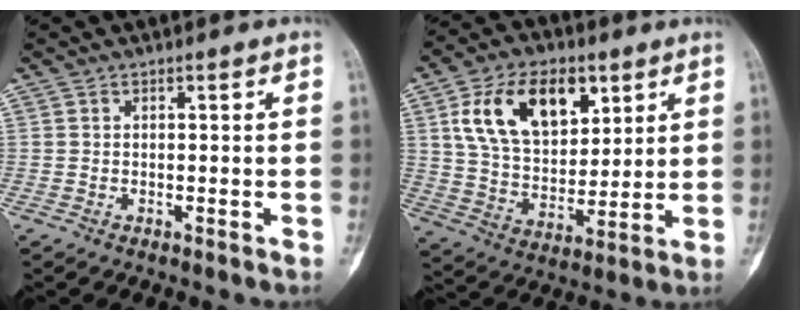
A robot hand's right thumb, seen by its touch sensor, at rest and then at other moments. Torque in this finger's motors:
{"motor_torque": [0.78, 1.07, 1.09, 0.08, 0.26]}